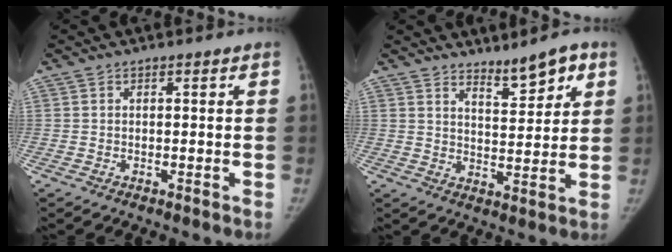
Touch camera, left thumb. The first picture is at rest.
{"total": 6.9, "force": [4.9, 2.1, 4.4], "torque": [-0.047, -0.039, 0.078]}